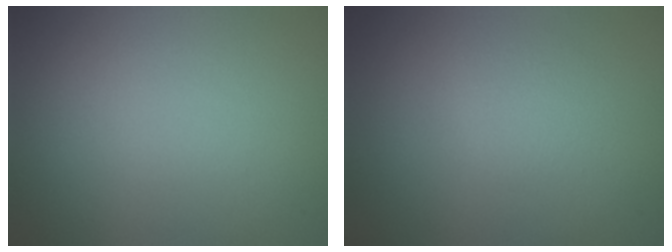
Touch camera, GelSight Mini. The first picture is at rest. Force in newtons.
{"total": 1.3, "press": 1.3, "slide": 0.2}